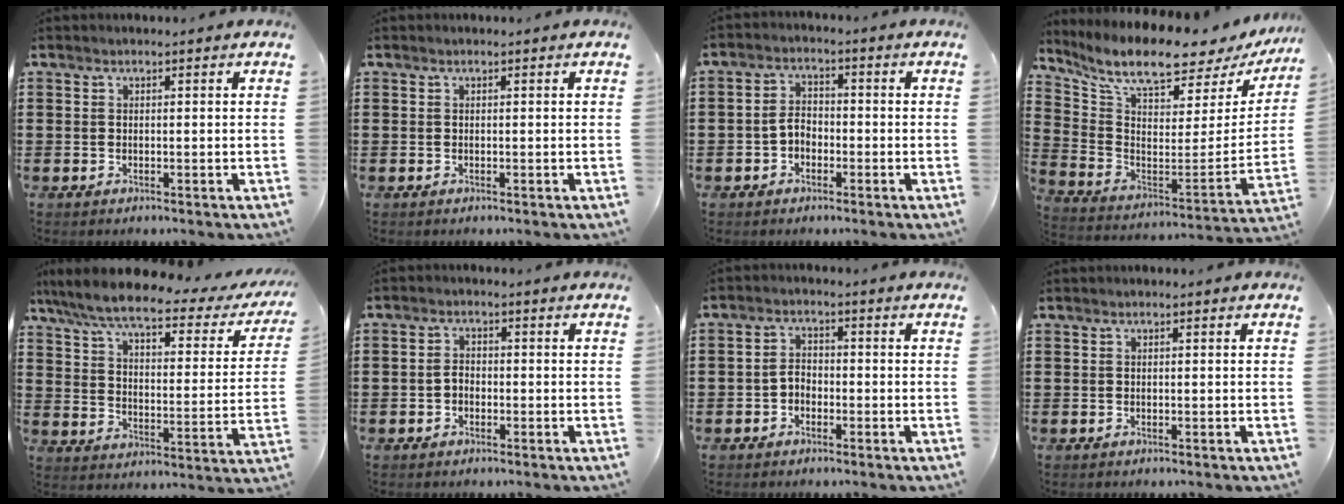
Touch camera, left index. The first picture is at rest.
{"total": 0.0}
{"total": 3.3, "force": [-1.3, 2.2, 2.0], "torque": [-0.048, 0.005, -0.029]}
{"total": 8.7, "force": [7.5, 1.1, 4.3], "torque": [-0.112, -0.065, 0.124]}
{"total": 7.5, "force": [5.9, 0.8, 4.6], "torque": [-0.113, -0.034, 0.099]}
{"total": 2.0, "force": [-0.6, 1.5, 1.2], "torque": [-0.028, 0.004, -0.013]}
{"total": 2.3, "force": [-1.2, 1.7, 1.1], "torque": [-0.025, 0.007, -0.027]}
{"total": 0.0}